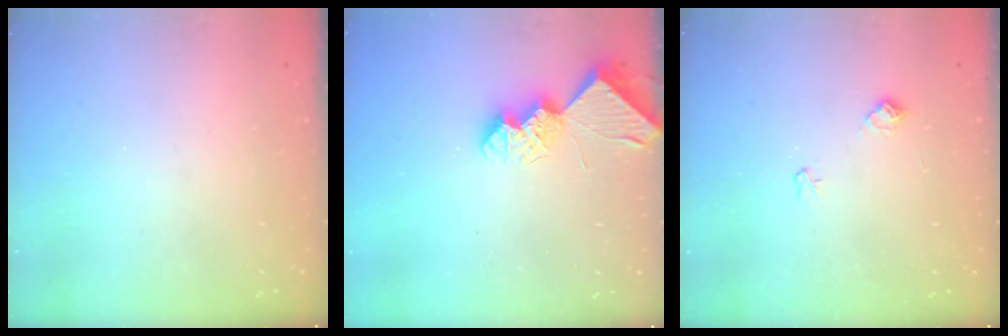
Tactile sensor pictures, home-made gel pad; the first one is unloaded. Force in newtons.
{"total": 9.1, "press": 9.1, "slide": 0.4}
{"total": 7.8, "press": 7.8, "slide": 0.8}